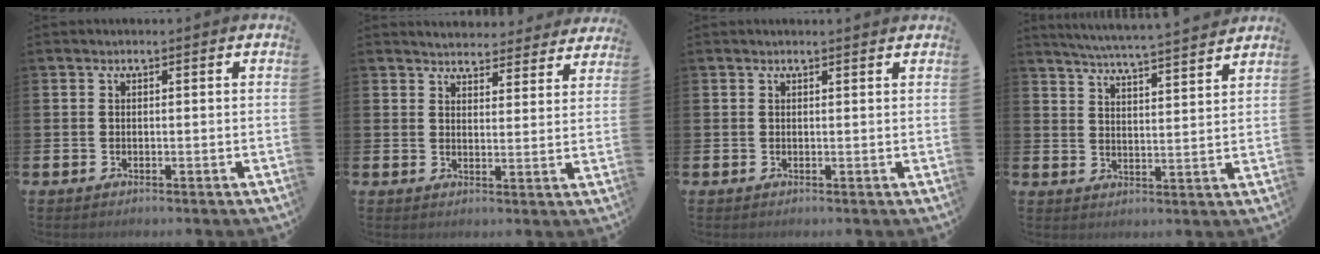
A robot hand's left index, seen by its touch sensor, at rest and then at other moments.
{"total": 4.4, "force": [4.3, 0.9, -0.1], "torque": [-0.003, -0.031, 0.075]}
{"total": 0.6, "force": [0.6, -0.1, 0.1], "torque": [0.007, -0.004, 0.009]}
{"total": 5.7, "force": [5.6, -0.6, 1.1], "torque": [-0.036, -0.043, 0.096]}